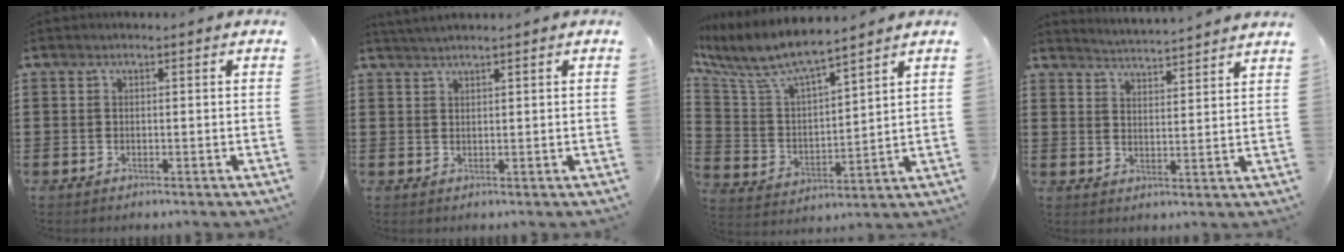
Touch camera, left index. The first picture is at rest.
{"total": 1.4, "force": [1.3, -0.2, 0.5], "torque": [-0.011, 0.001, 0.026]}
{"total": 7.8, "force": [6.6, 1.5, 3.8], "torque": [-0.105, -0.036, 0.110]}
{"total": 3.8, "force": [3.7, -1.0, -0.1], "torque": [-0.013, -0.025, 0.063]}